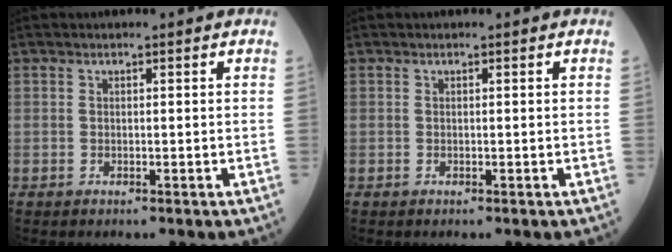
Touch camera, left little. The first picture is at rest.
{"total": 0.0}